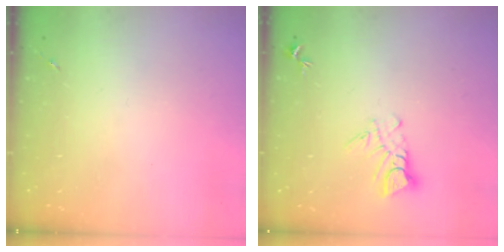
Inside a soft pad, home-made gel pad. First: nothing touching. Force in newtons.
{"total": 5.9, "press": 5.9, "slide": 0.5}